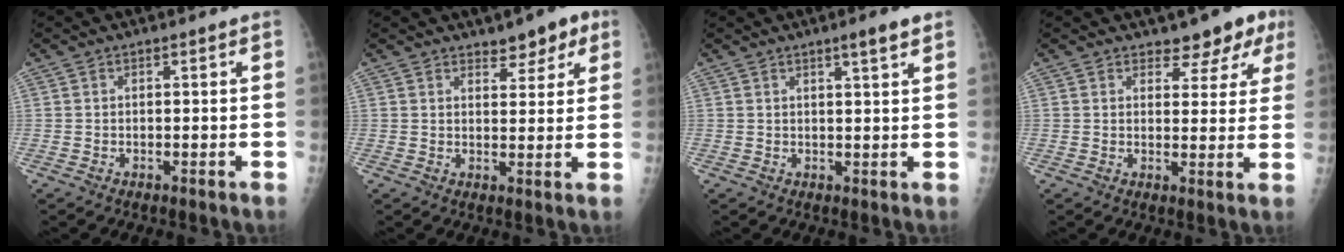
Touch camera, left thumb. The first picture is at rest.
{"total": 5.4, "force": [3.5, 2.7, 3.0], "torque": [-0.012, -0.018, 0.048]}
{"total": 3.6, "force": [2.4, 0.1, 2.7], "torque": [-0.042, -0.014, 0.037]}
{"total": 5.9, "force": [4.3, 3.1, 2.5], "torque": [-0.003, -0.028, 0.049]}